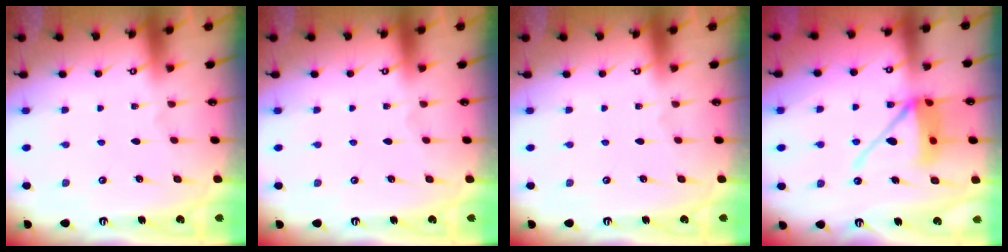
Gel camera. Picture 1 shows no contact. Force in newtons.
{"total": 0.0}
{"total": 0.0}
{"total": 12.4, "press": 12.2, "slide": 2.2}